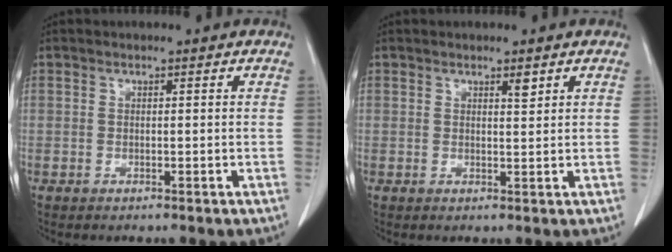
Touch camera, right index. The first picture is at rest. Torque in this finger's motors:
{"motor_torque": [0.03, 0.02, 0.00, 0.00]}